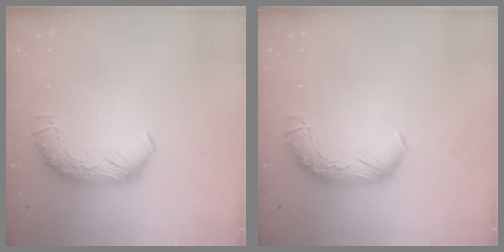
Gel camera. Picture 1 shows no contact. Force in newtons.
{"total": 0.0}